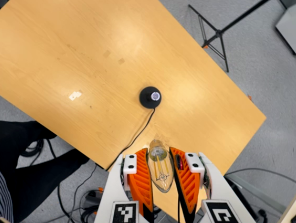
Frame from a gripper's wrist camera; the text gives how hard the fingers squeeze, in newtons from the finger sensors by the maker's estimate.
{"total": 22.0, "left": 24.1, "right": 19.9}